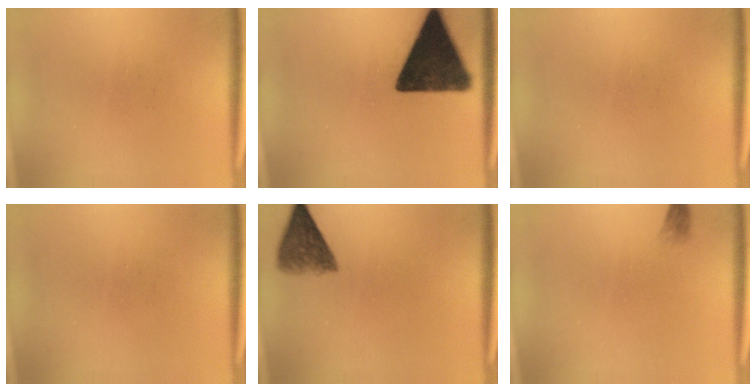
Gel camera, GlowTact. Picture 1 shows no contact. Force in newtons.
{"total": 16.1}
{"total": 0.0}
{"total": 0.0}
{"total": 5.5}
{"total": 1.1}